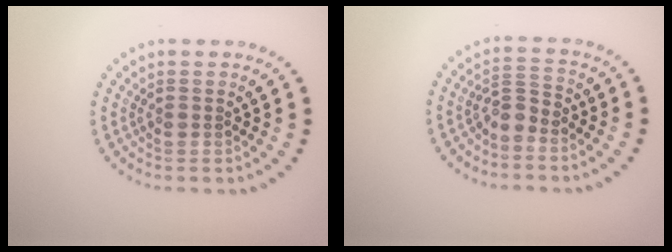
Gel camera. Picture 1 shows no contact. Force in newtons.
{"total": 2.1, "press": 1.4, "slide": 1.6}